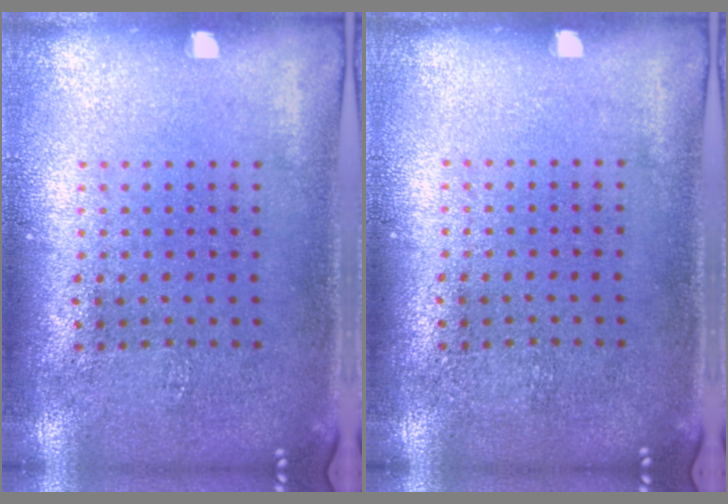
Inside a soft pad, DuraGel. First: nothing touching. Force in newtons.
{"total": 0.0}